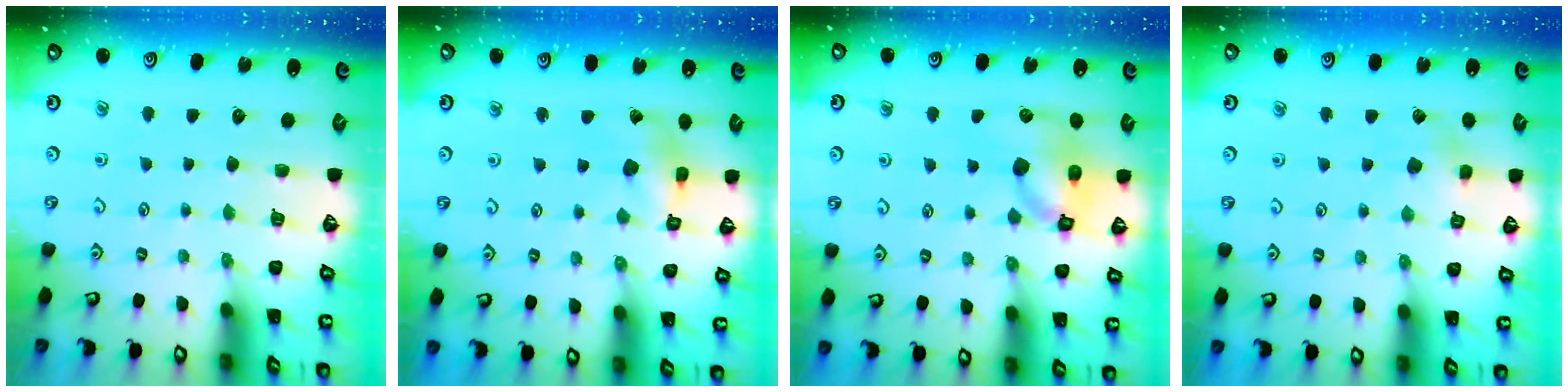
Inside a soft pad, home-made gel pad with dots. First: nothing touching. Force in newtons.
{"total": 6.9, "press": 6.9, "slide": 0.8}
{"total": 13.5, "press": 13.4, "slide": 2.0}
{"total": 5.4, "press": 5.4, "slide": 0.6}